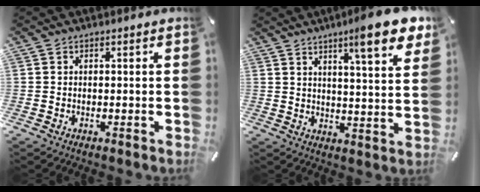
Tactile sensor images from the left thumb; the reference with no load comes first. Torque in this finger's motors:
{"motor_torque": [2.21, 1.52, 1.35, -1.42, 0.35]}